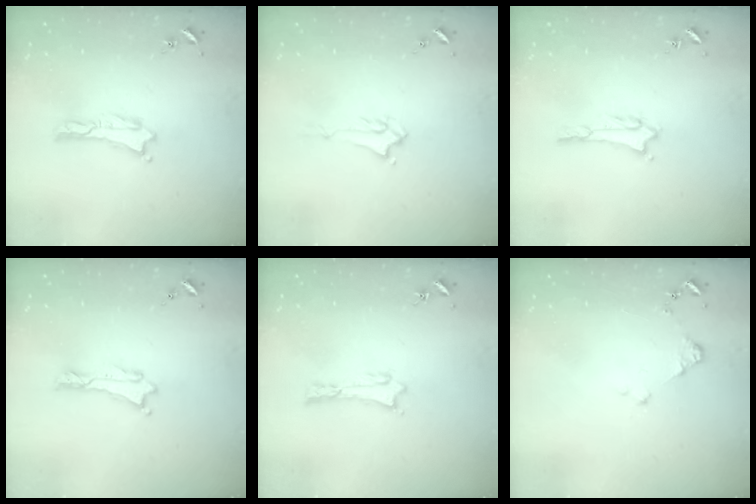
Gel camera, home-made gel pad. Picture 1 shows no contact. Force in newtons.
{"total": 1.4, "press": 1.4, "slide": 0.3}
{"total": 1.5, "press": 1.5, "slide": 0.3}
{"total": 0.0}
{"total": 0.0}
{"total": 1.2, "press": 1.2, "slide": 0.2}